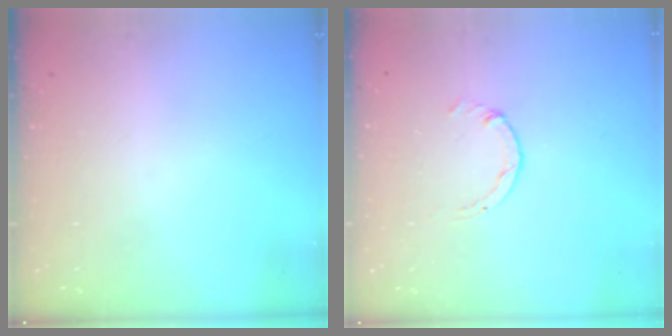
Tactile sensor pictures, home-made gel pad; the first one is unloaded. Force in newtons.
{"total": 0.7, "press": 0.7, "slide": 0.2}